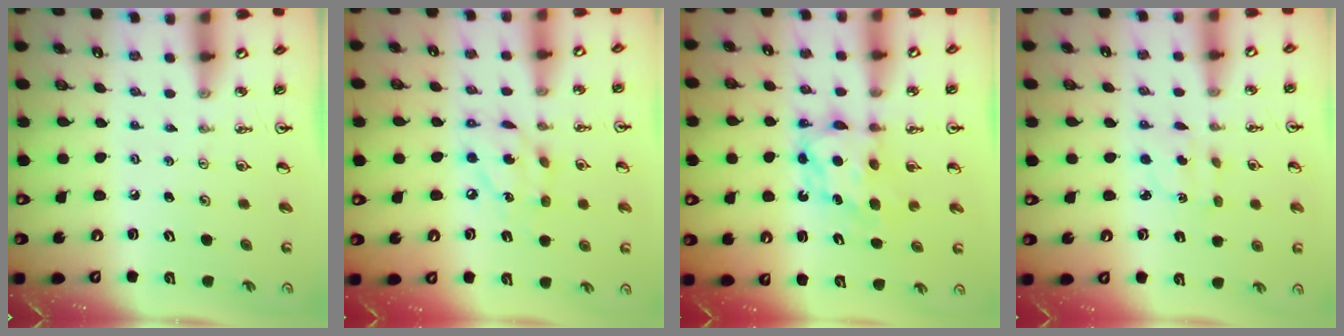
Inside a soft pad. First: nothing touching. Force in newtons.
{"total": 10.9, "press": 10.8, "slide": 0.7}
{"total": 7.2, "press": 7.2, "slide": 0.3}
{"total": 2.5, "press": 2.4, "slide": 0.5}